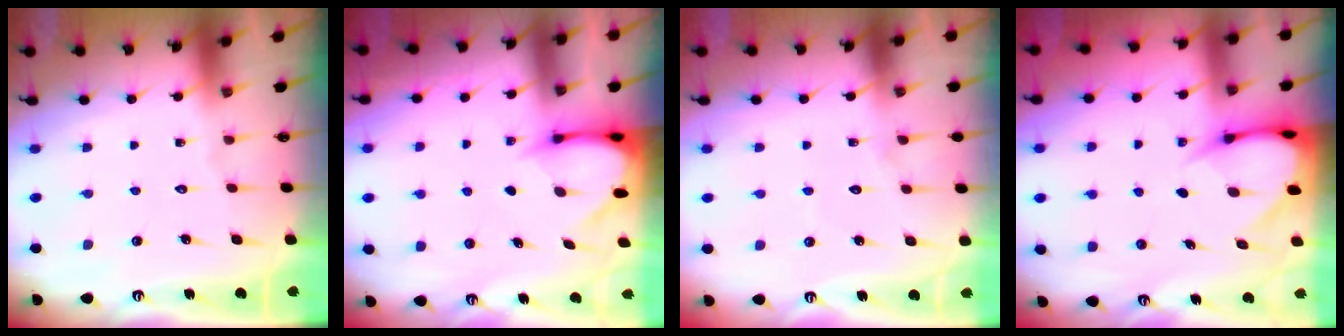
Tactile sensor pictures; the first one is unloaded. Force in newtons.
{"total": 3.3, "press": 3.3, "slide": 0.3}
{"total": 4.1, "press": 4.1, "slide": 0.4}
{"total": 5.4, "press": 5.4, "slide": 0.7}